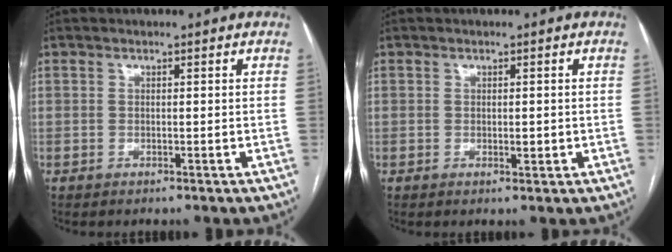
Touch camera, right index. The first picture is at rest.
{"total": 1.3, "force": [-0.1, 0.6, 1.1], "torque": [-0.016, 0.000, 0.004]}